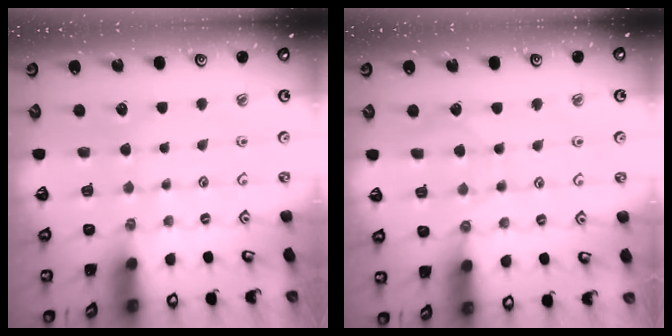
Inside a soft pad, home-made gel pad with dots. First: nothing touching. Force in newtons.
{"total": 3.0, "press": 2.9, "slide": 0.4}